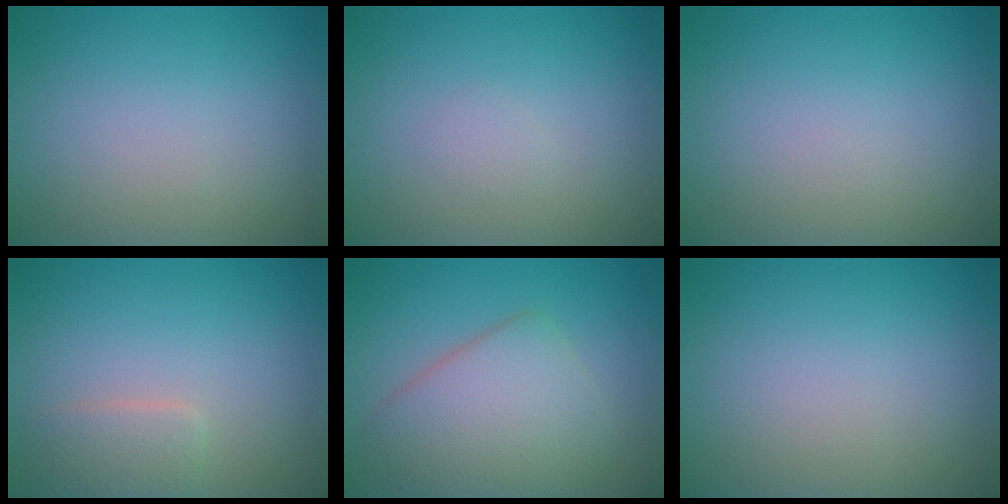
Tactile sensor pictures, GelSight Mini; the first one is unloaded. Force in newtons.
{"total": 0.6, "press": 0.6, "slide": 0.0}
{"total": 0.0}
{"total": 2.0, "press": 2.0, "slide": 0.1}
{"total": 5.5, "press": 5.5, "slide": 0.2}
{"total": 0.0}